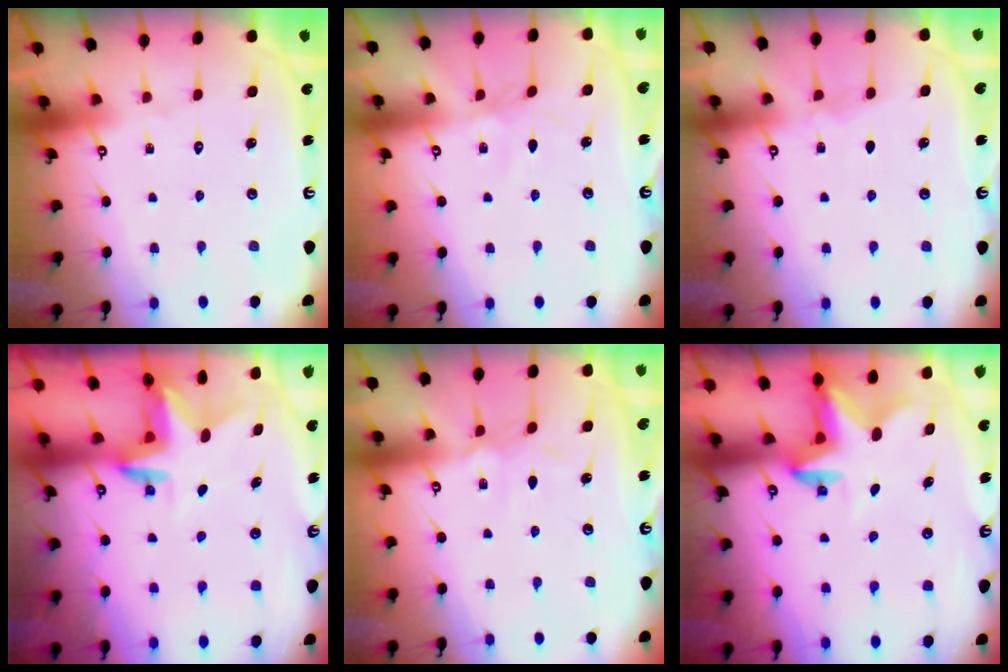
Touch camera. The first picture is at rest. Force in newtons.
{"total": 1.7, "press": 1.7, "slide": 0.2}
{"total": 2.4, "press": 2.4, "slide": 0.3}
{"total": 2.8, "press": 2.8, "slide": 0.1}
{"total": 4.2, "press": 4.2, "slide": 0.4}
{"total": 2.8, "press": 2.8, "slide": 0.5}